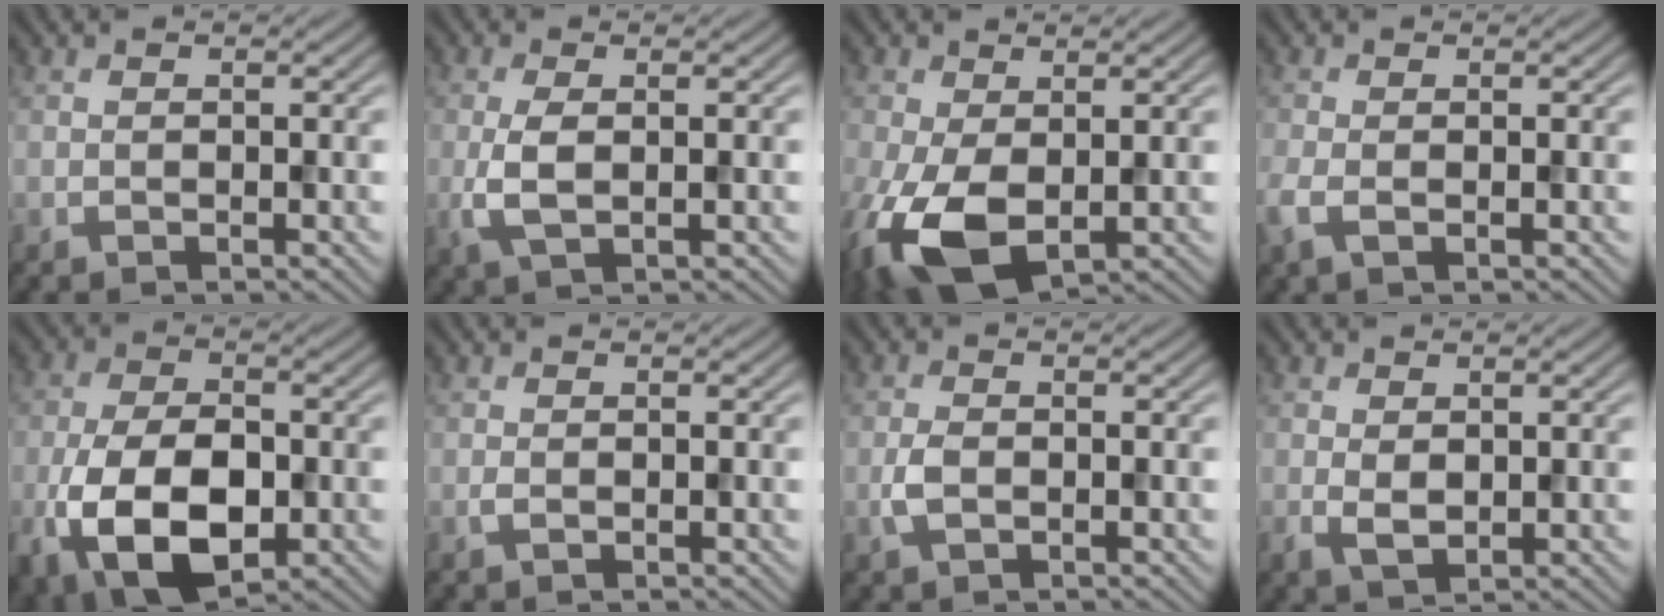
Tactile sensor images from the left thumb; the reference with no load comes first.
{"total": 3.8, "force": [-0.1, 1.5, 3.5], "torque": [-0.086, -0.003, -0.004]}
{"total": 9.9, "force": [-2.3, 5.7, 7.7], "torque": [-0.199, -0.023, -0.042]}
{"total": 2.3, "force": [-0.7, 1.1, 1.9], "torque": [-0.054, -0.008, -0.019]}
{"total": 12.8, "force": [-4.2, 7.2, 9.7], "torque": [-0.214, -0.027, -0.073]}
{"total": 0.7, "force": [-0.2, 0.3, 0.6], "torque": [-0.015, 0.000, -0.003]}
{"total": 2.3, "force": [-0.6, 1.3, 1.9], "torque": [-0.043, -0.002, -0.013]}
{"total": 2.5, "force": [0.4, 1.5, 1.9], "torque": [-0.043, -0.003, 0.009]}